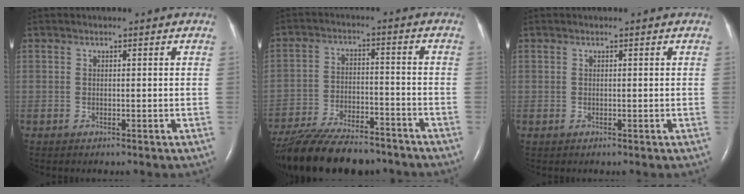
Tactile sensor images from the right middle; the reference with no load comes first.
{"total": 18.9, "force": [-16.0, 4.9, 8.7], "torque": [-0.181, -0.022, -0.252]}
{"total": 0.0}